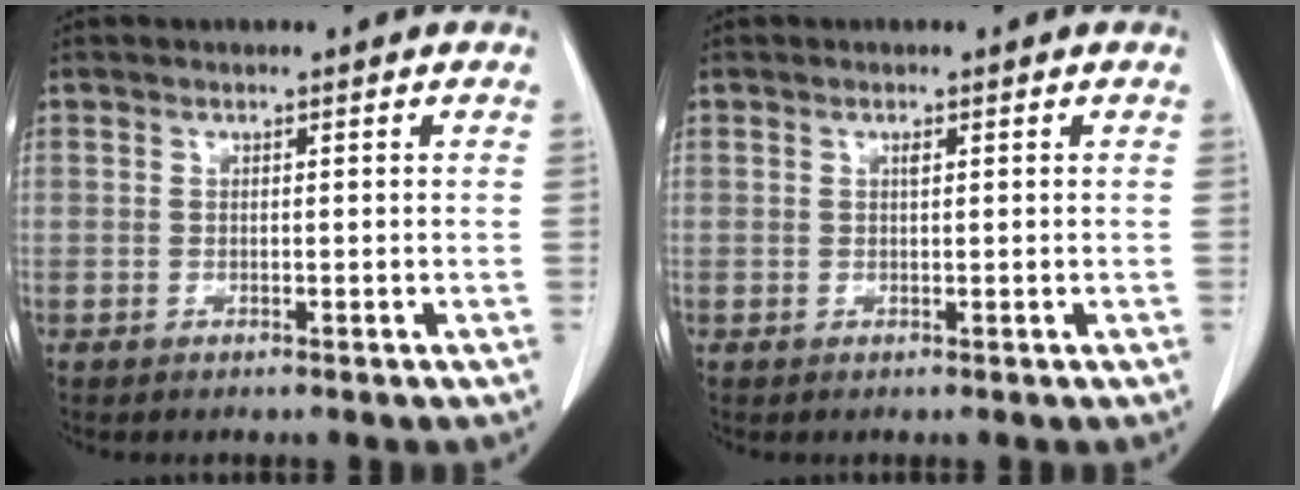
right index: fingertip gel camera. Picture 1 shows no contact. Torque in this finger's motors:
{"motor_torque": [0.05, 0.00, 0.00, 0.01]}